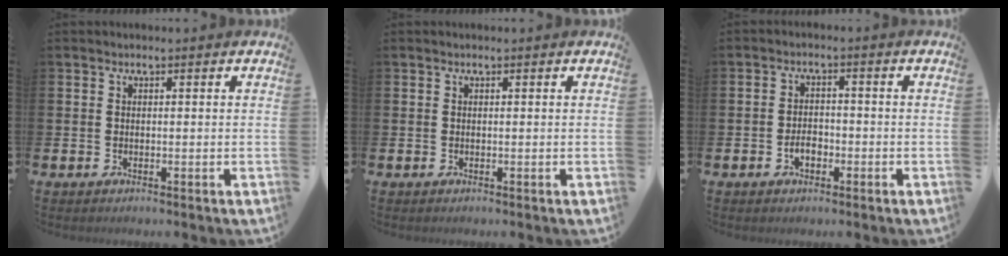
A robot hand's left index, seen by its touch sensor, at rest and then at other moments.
{"total": 0.0}
{"total": 2.5, "force": [-1.0, 1.6, 1.6], "torque": [-0.022, 0.000, -0.024]}